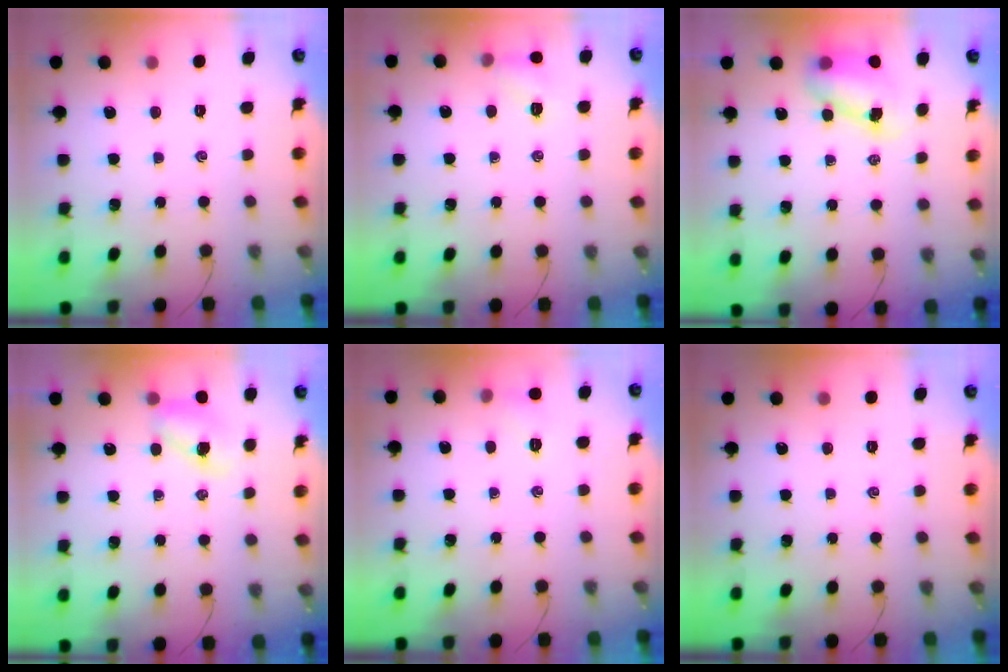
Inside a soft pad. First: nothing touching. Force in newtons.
{"total": 7.4, "press": 7.3, "slide": 1.4}
{"total": 7.9, "press": 7.8, "slide": 1.3}
{"total": 5.8, "press": 5.8, "slide": 0.4}
{"total": 5.6, "press": 5.4, "slide": 1.6}
{"total": 0.0}